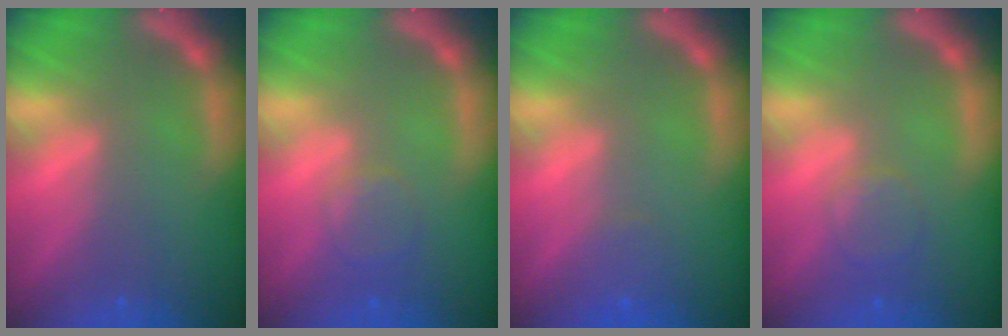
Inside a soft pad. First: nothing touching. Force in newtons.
{"total": 2.4}
{"total": 1.4}
{"total": 2.4}